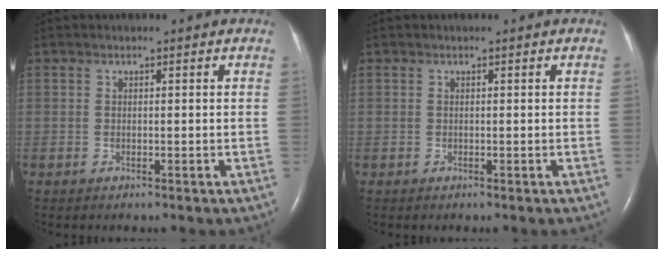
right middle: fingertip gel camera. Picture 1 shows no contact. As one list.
[{"total": 0.0}]